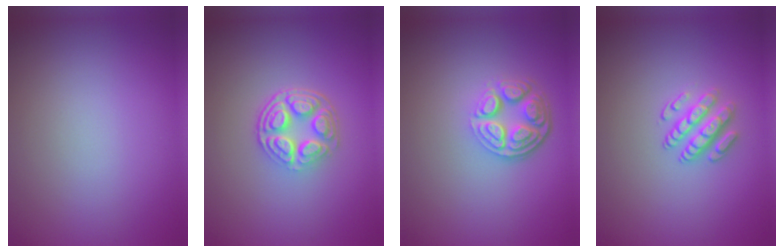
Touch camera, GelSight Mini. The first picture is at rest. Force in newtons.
{"total": 4.9, "press": 3.6, "slide": 3.4}
{"total": 4.5, "press": 3.4, "slide": 2.9}
{"total": 2.7, "press": 2.5, "slide": 1.0}